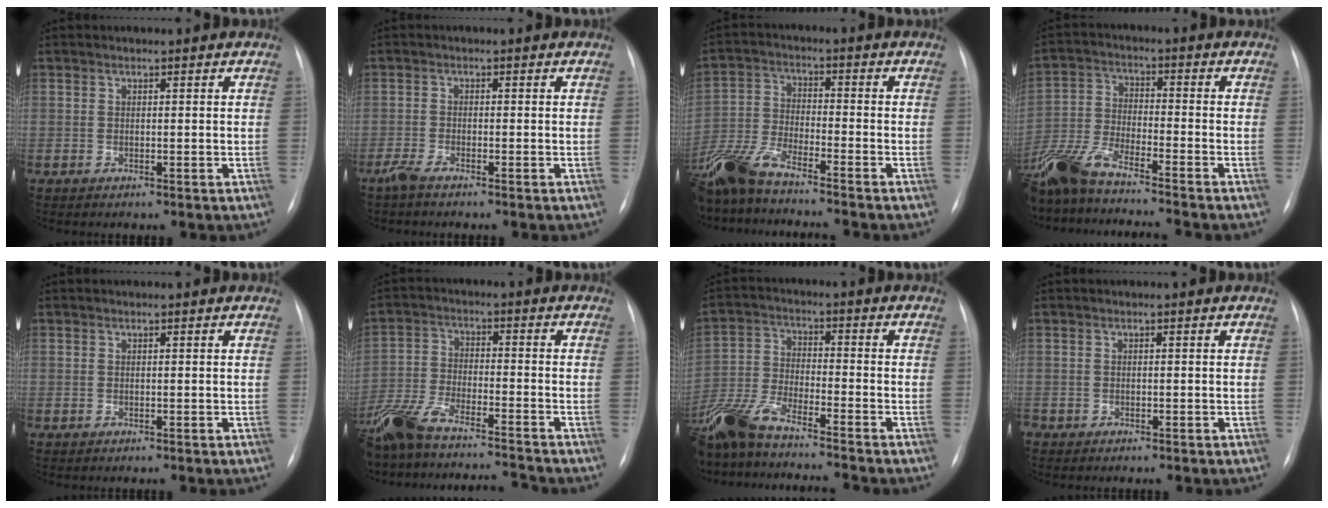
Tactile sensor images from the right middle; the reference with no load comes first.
{"total": 2.1, "force": [-1.8, 0.1, 1.1], "torque": [-0.034, -0.006, -0.039]}
{"total": 11.7, "force": [-10.1, 1.1, 5.9], "torque": [-0.132, -0.018, -0.196]}
{"total": 13.6, "force": [-11.9, 0.7, 6.6], "torque": [-0.144, -0.013, -0.221]}
{"total": 0.0}
{"total": 14.3, "force": [-13.0, 1.1, 5.9], "torque": [-0.123, 0.007, -0.229]}
{"total": 14.5, "force": [-12.6, 0.9, 7.0], "torque": [-0.153, -0.012, -0.235]}
{"total": 0.5, "force": [-0.4, 0.3, 0.1], "torque": [-0.001, 0.002, -0.008]}